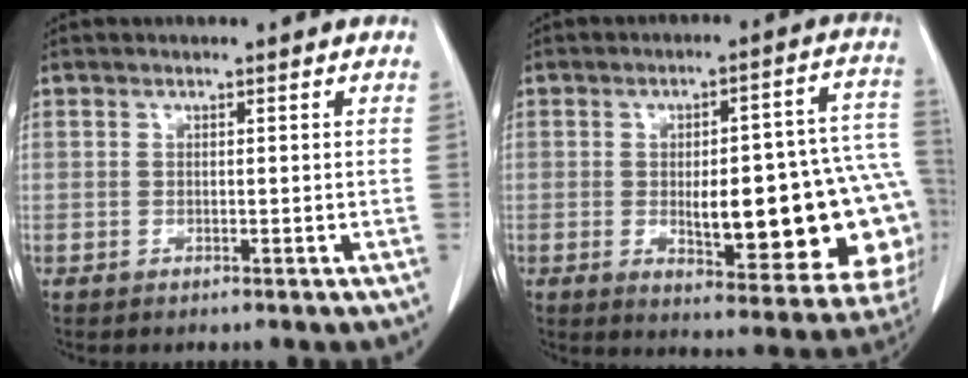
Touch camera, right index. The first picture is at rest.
{"total": 22.3, "force": [-3.1, 6.7, 21.0], "torque": [-0.182, 0.035, -0.010]}